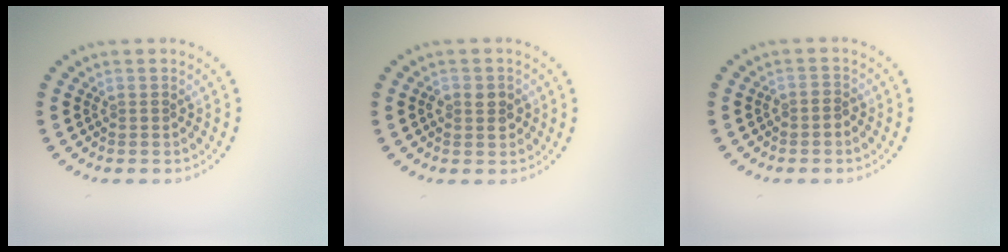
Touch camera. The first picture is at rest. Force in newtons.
{"total": 1.9, "press": 1.9, "slide": 0.2}
{"total": 0.7, "press": 0.5, "slide": 0.5}